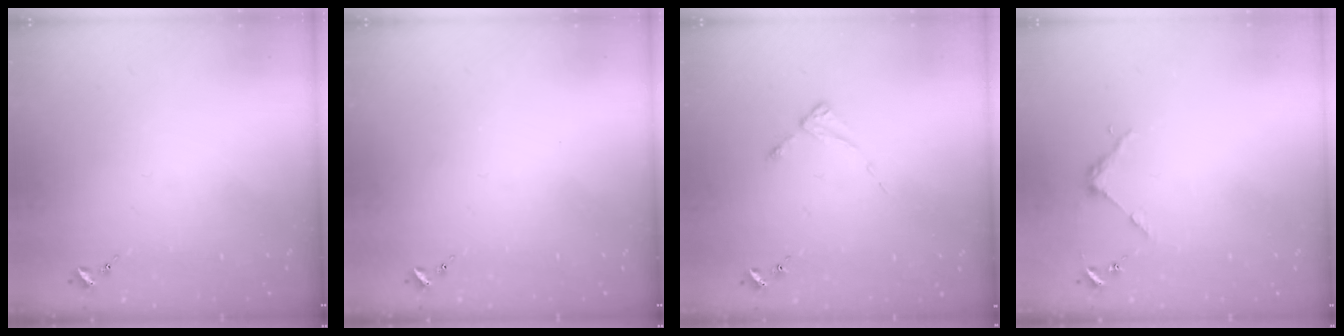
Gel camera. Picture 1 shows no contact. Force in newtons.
{"total": 0.0}
{"total": 2.2, "press": 2.2, "slide": 0.4}
{"total": 3.7, "press": 3.7, "slide": 0.3}